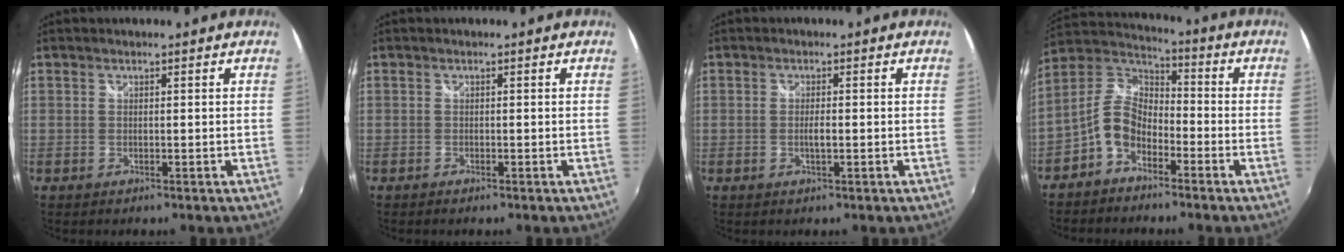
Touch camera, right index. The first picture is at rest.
{"total": 0.5, "force": [-0.4, 0.2, 0.1], "torque": [-0.005, -0.004, -0.011]}
{"total": 1.5, "force": [-0.3, 0.2, 1.4], "torque": [-0.027, 0.000, -0.007]}
{"total": 8.9, "force": [-4.7, 5.4, 5.3], "torque": [-0.118, 0.019, -0.100]}